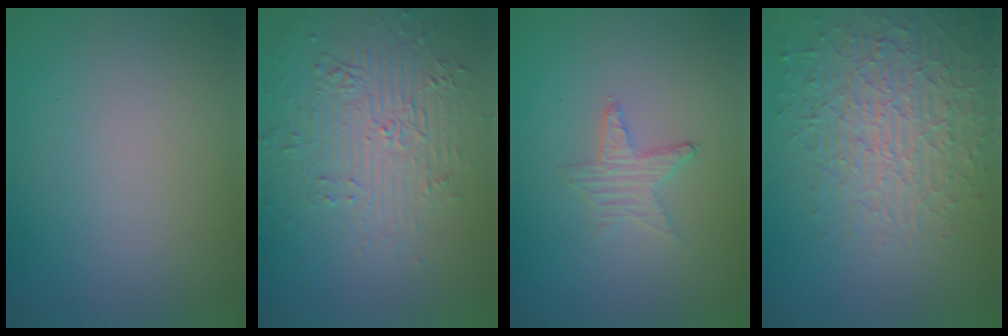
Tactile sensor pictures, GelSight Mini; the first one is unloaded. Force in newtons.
{"total": 5.4, "press": 3.5, "slide": 4.1}
{"total": 0.9, "press": 0.9, "slide": 0.2}
{"total": 6.0, "press": 5.0, "slide": 3.3}